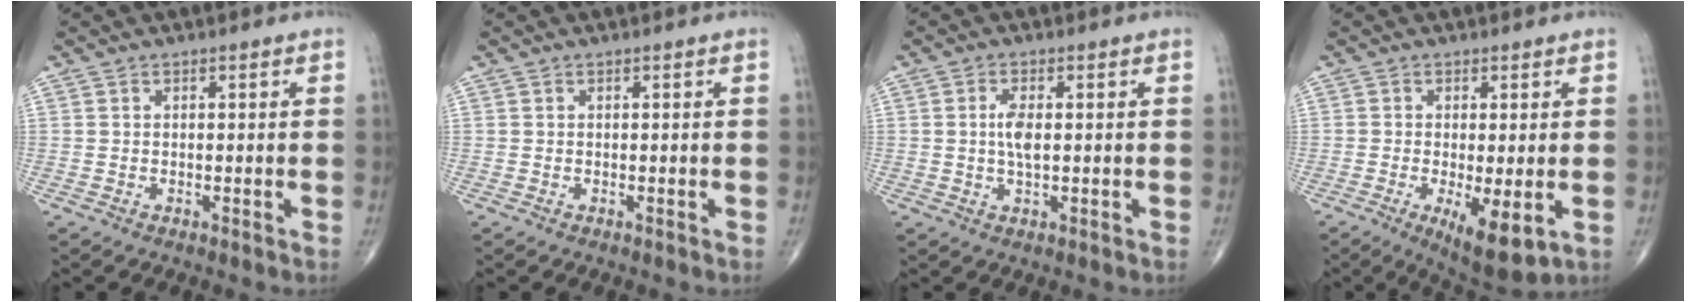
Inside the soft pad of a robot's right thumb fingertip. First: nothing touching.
{"total": 0.0}
{"total": 3.7, "force": [0.3, 1.4, 3.4], "torque": [-0.072, -0.002, 0.004]}
{"total": 8.8, "force": [-2.5, 2.8, 8.0], "torque": [-0.127, -0.022, -0.033]}